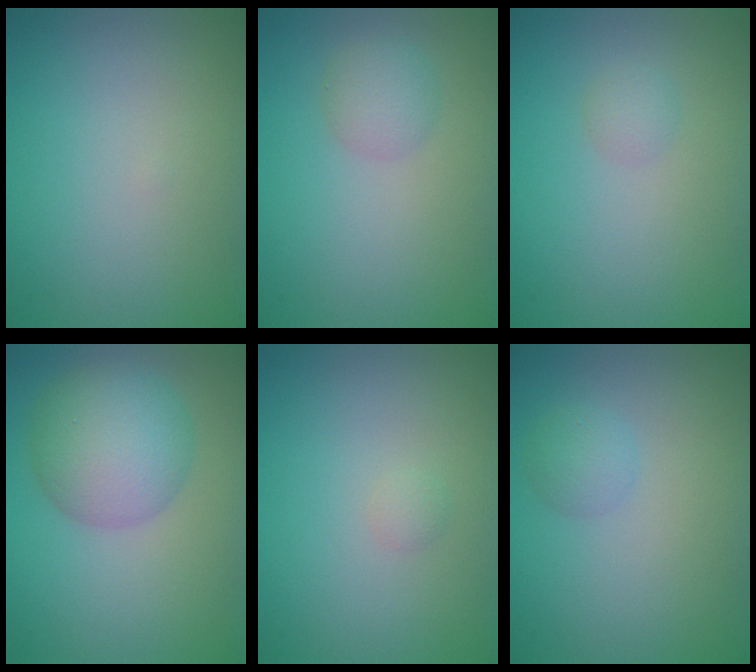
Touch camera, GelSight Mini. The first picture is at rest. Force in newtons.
{"total": 2.0, "press": 2.0, "slide": 0.1}
{"total": 1.0, "press": 1.0, "slide": 0.1}
{"total": 6.6, "press": 6.6, "slide": 0.1}
{"total": 0.6, "press": 0.6, "slide": 0.1}
{"total": 1.6, "press": 1.5, "slide": 0.1}